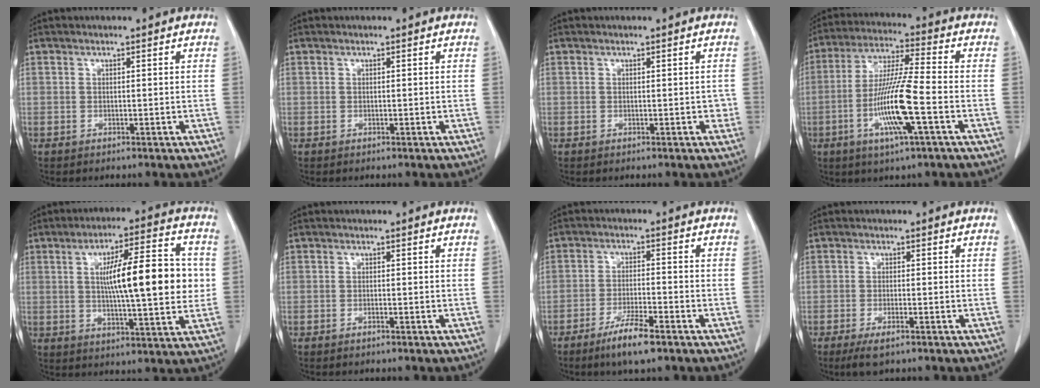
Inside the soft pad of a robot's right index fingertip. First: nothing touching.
{"total": 0.0}
{"total": 0.9, "force": [-0.1, 0.7, 0.6], "torque": [-0.004, 0.006, 0.000]}
{"total": 12.5, "force": [-3.7, 0.2, 11.9], "torque": [-0.235, -0.010, -0.074]}
{"total": 15.3, "force": [1.4, 2.5, 15.0], "torque": [-0.234, 0.016, 0.020]}
{"total": 0.6, "force": [-0.5, 0.0, 0.4], "torque": [-0.012, -0.001, -0.008]}
{"total": 6.6, "force": [-4.4, 0.6, 4.8], "torque": [-0.093, -0.010, -0.078]}
{"total": 3.6, "force": [-2.3, 0.6, 2.6], "torque": [-0.053, -0.008, -0.039]}